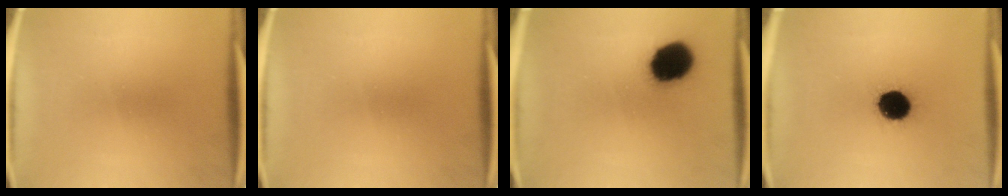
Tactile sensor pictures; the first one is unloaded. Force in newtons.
{"total": 0.0}
{"total": 14.2}
{"total": 13.1}